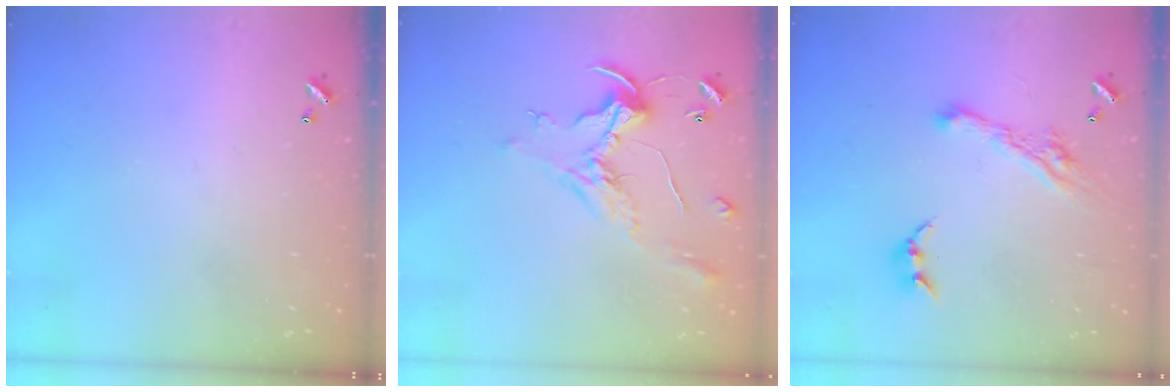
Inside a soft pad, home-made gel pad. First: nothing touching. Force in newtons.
{"total": 0.8, "press": 0.5, "slide": 0.6}
{"total": 7.7, "press": 7.7, "slide": 1.0}